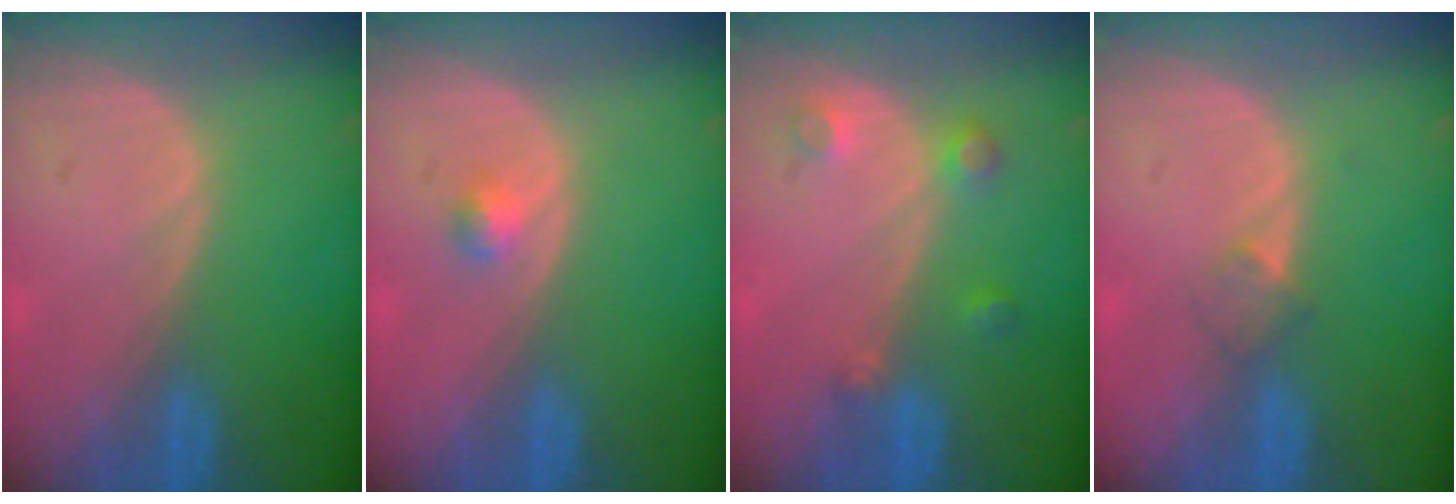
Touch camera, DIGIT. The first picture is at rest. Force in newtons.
{"total": 1.7, "press": 1.4, "slide": 0.8}
{"total": 3.5, "press": 3.1, "slide": 1.7}
{"total": 2.1, "press": 1.8, "slide": 1.0}